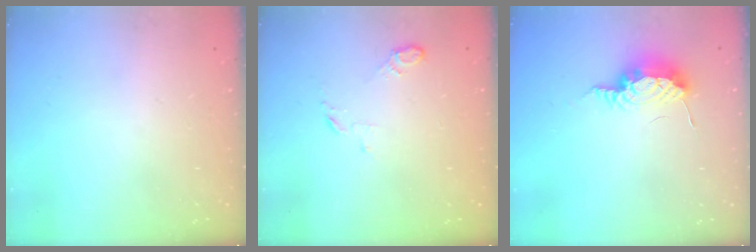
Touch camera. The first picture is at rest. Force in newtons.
{"total": 4.2, "press": 4.2, "slide": 0.7}
{"total": 8.4, "press": 8.1, "slide": 2.3}